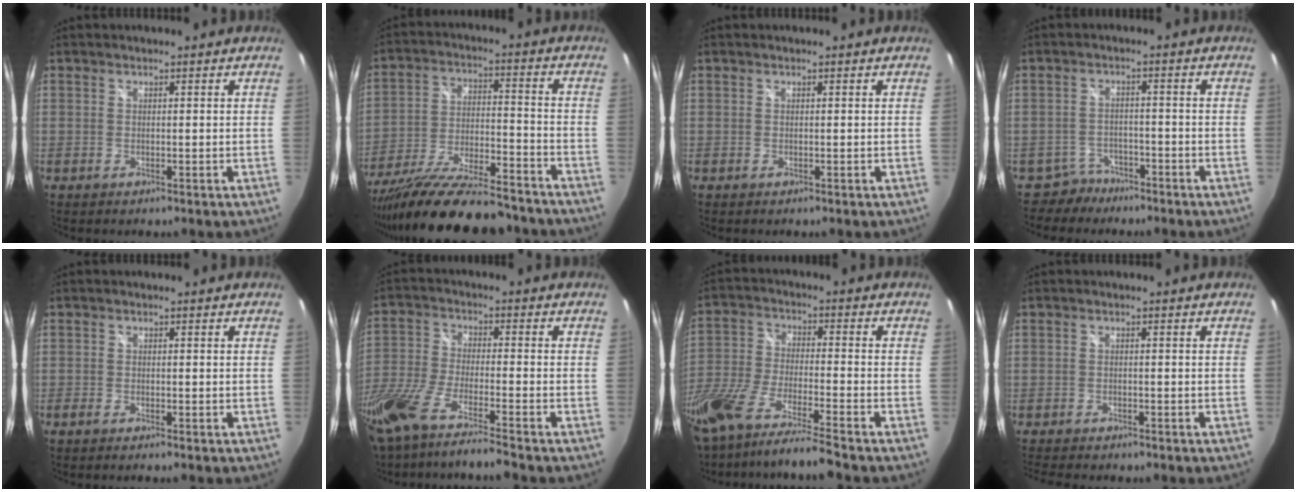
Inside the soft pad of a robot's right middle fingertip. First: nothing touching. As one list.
[{"total": 22.9, "force": [-19.3, 4.1, 11.7], "torque": [-0.220, -0.053, -0.301]}, {"total": 0.0}, {"total": 4.0, "force": [-3.3, 2.2, -0.4], "torque": [0.000, 0.013, -0.056]}, {"total": 1.3, "force": [-1.1, 0.1, 0.7], "torque": [-0.016, -0.004, -0.023]}, {"total": 14.2, "force": [-11.3, 0.9, 8.6], "torque": [-0.190, -0.045, -0.211]}, {"total": 14.9, "force": [-12.3, 0.3, 8.4], "torque": [-0.174, -0.038, -0.230]}, {"total": 5.6, "force": [-5.1, 0.9, 2.1], "torque": [-0.053, -0.018, -0.082]}]